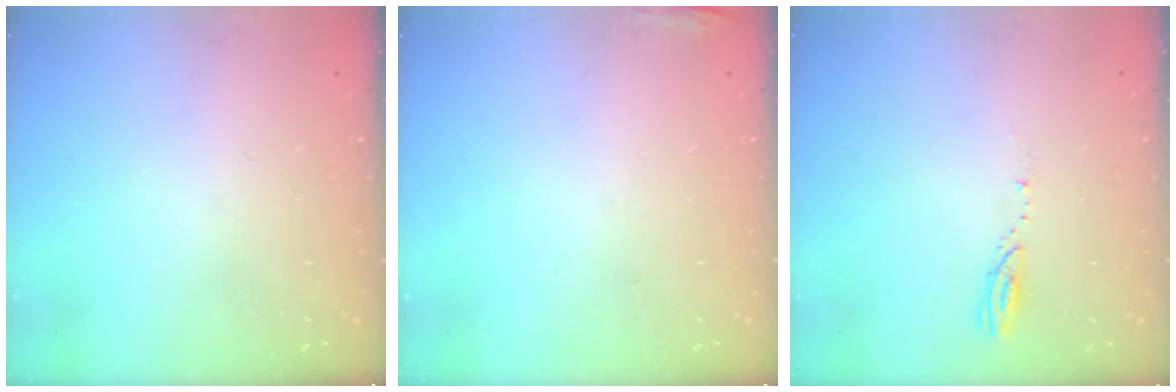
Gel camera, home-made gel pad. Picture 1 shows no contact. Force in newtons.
{"total": 6.3, "press": 5.9, "slide": 2.1}
{"total": 3.0, "press": 3.0, "slide": 0.2}